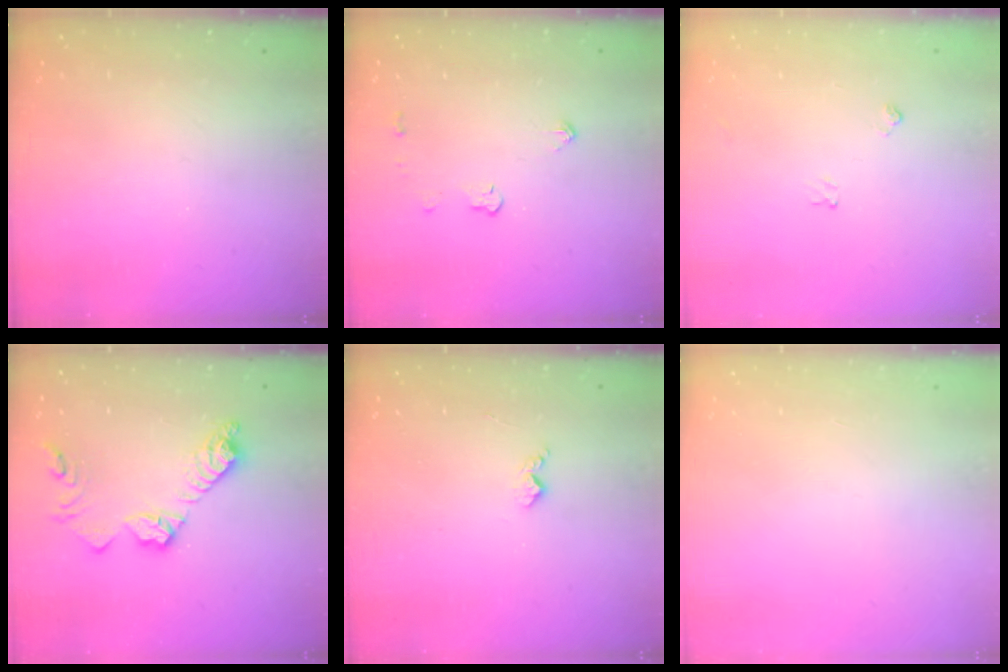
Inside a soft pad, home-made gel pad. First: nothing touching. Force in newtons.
{"total": 3.8, "press": 3.8, "slide": 0.6}
{"total": 4.1, "press": 4.1, "slide": 0.5}
{"total": 14.3, "press": 14.3, "slide": 1.0}
{"total": 4.1, "press": 4.1, "slide": 0.5}
{"total": 0.0}